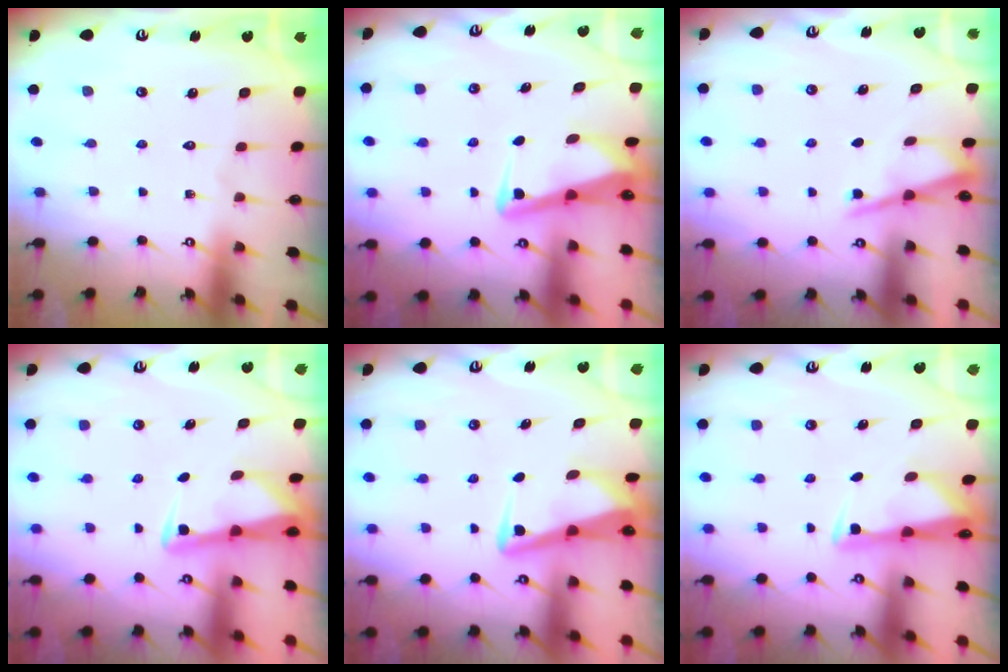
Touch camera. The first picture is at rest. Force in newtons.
{"total": 3.6, "press": 3.5, "slide": 0.8}
{"total": 2.4, "press": 2.4, "slide": 0.2}
{"total": 3.4, "press": 3.4, "slide": 0.3}
{"total": 4.0, "press": 3.9, "slide": 0.4}
{"total": 2.7, "press": 2.7, "slide": 0.4}